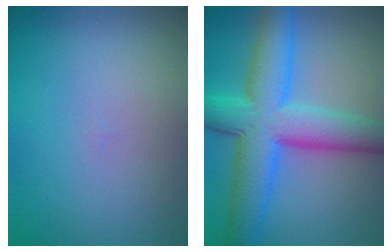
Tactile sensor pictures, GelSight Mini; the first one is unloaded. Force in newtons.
{"total": 9.1, "press": 9.1, "slide": 0.1}